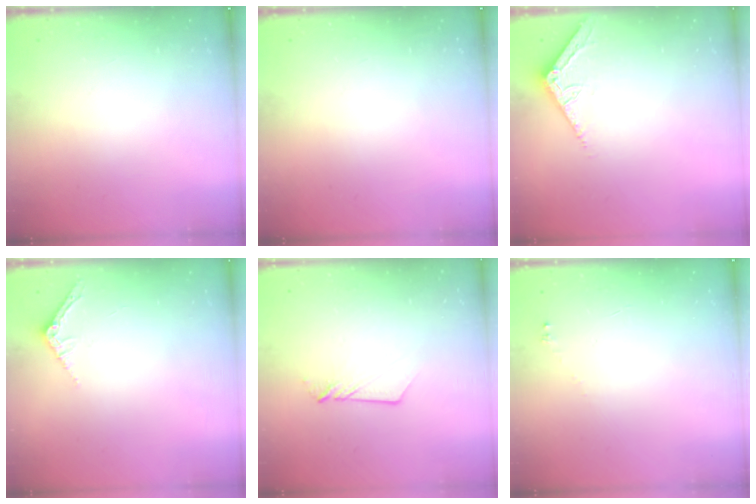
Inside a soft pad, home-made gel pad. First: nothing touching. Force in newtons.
{"total": 0.0}
{"total": 3.6, "press": 3.6, "slide": 0.4}
{"total": 2.5, "press": 2.5, "slide": 0.2}
{"total": 4.5, "press": 4.5, "slide": 0.3}
{"total": 1.7, "press": 1.6, "slide": 0.2}